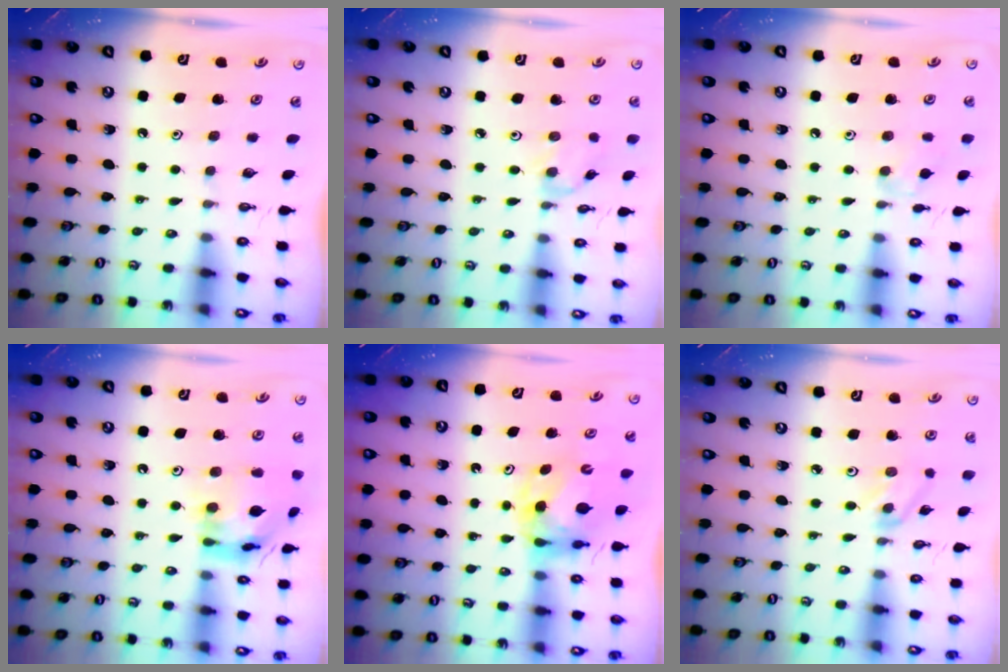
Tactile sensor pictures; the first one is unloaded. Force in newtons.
{"total": 1.1, "press": 1.1, "slide": 0.3}
{"total": 7.2, "press": 7.2, "slide": 0.6}
{"total": 15.4, "press": 15.3, "slide": 1.8}
{"total": 7.5, "press": 7.4, "slide": 0.8}
{"total": 2.6, "press": 2.6, "slide": 0.4}